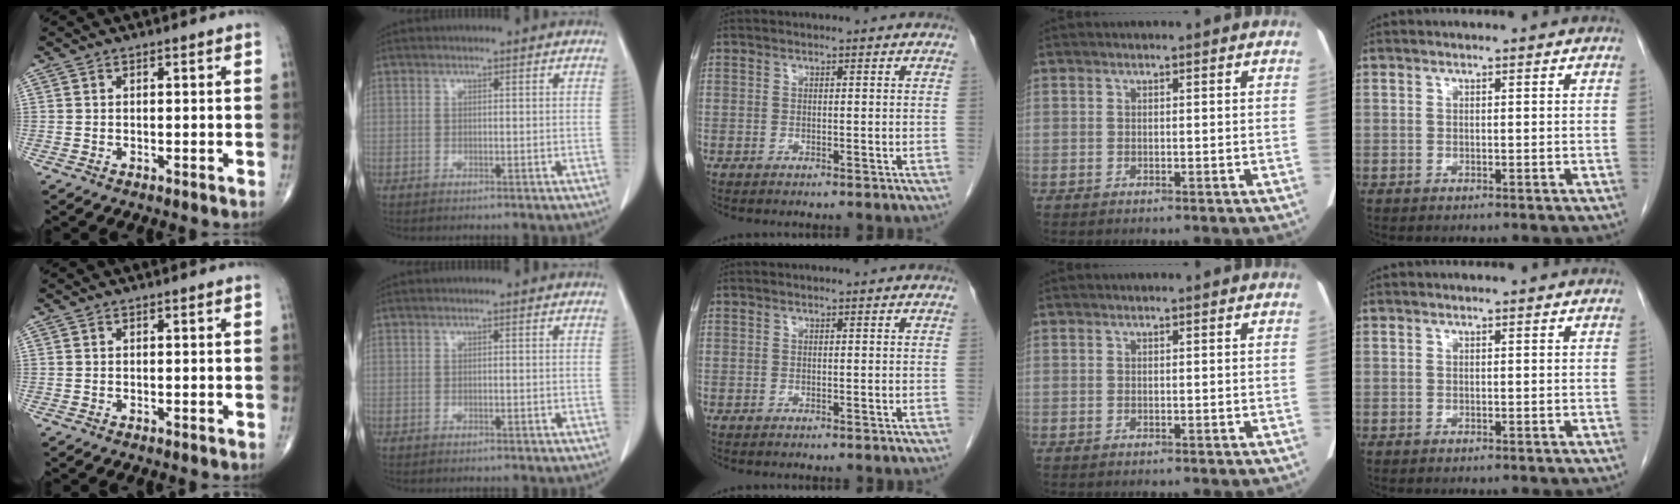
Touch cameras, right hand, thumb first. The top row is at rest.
{}